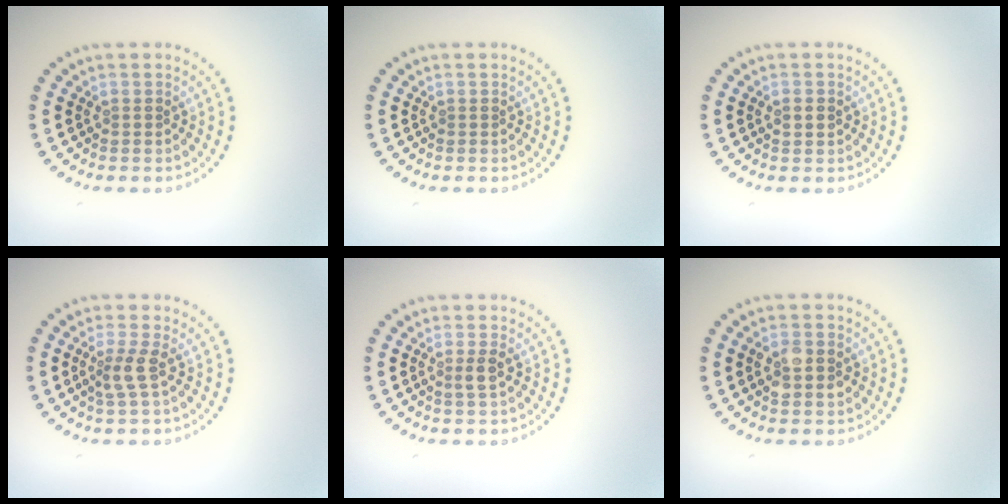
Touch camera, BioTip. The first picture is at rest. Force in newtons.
{"total": 0.0}
{"total": 1.5, "press": 1.5, "slide": 0.1}
{"total": 2.0, "press": 1.6, "slide": 1.2}
{"total": 1.3, "press": 1.2, "slide": 0.7}
{"total": 2.8, "press": 2.8, "slide": 0.2}